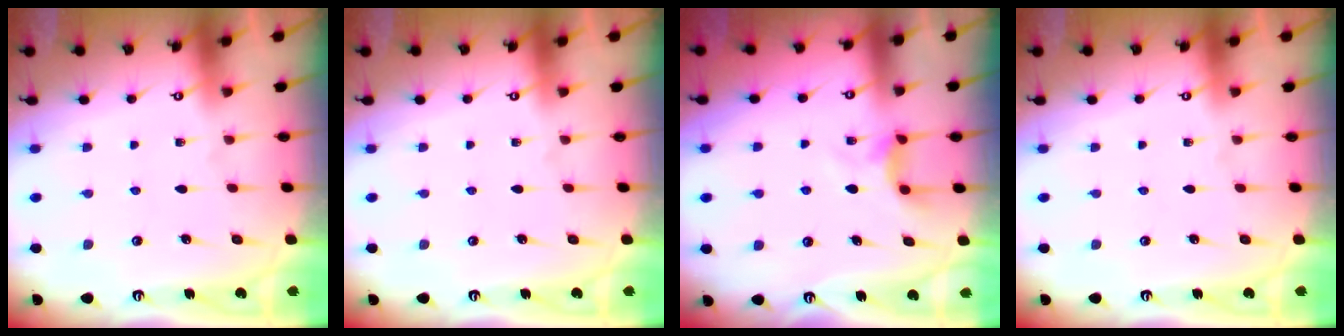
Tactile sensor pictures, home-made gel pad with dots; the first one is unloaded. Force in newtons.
{"total": 0.0}
{"total": 4.8, "press": 4.8, "slide": 0.5}
{"total": 0.0}